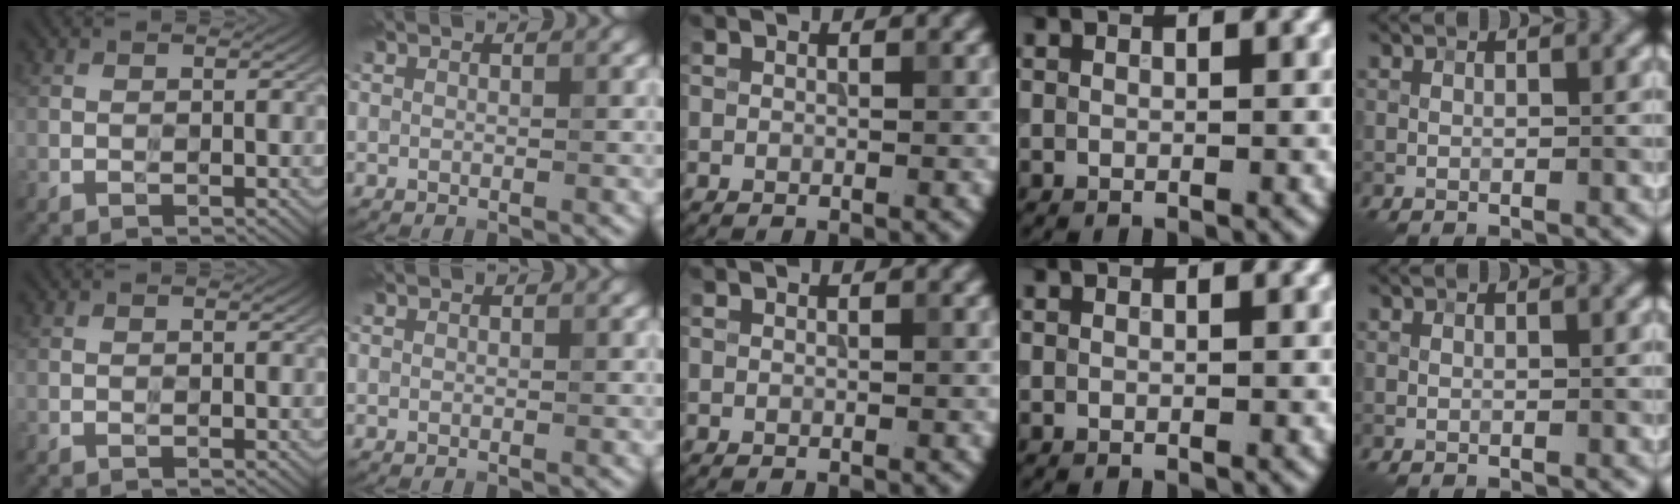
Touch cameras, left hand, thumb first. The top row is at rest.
{}